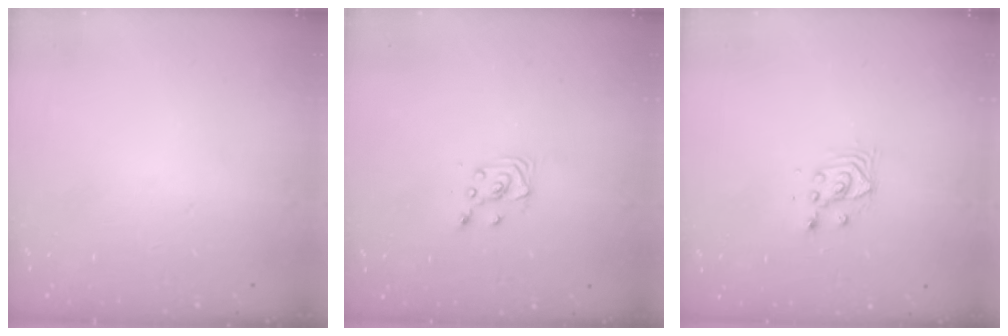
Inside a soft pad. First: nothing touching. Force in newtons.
{"total": 3.4, "press": 3.4, "slide": 0.4}
{"total": 3.8, "press": 3.8, "slide": 0.2}